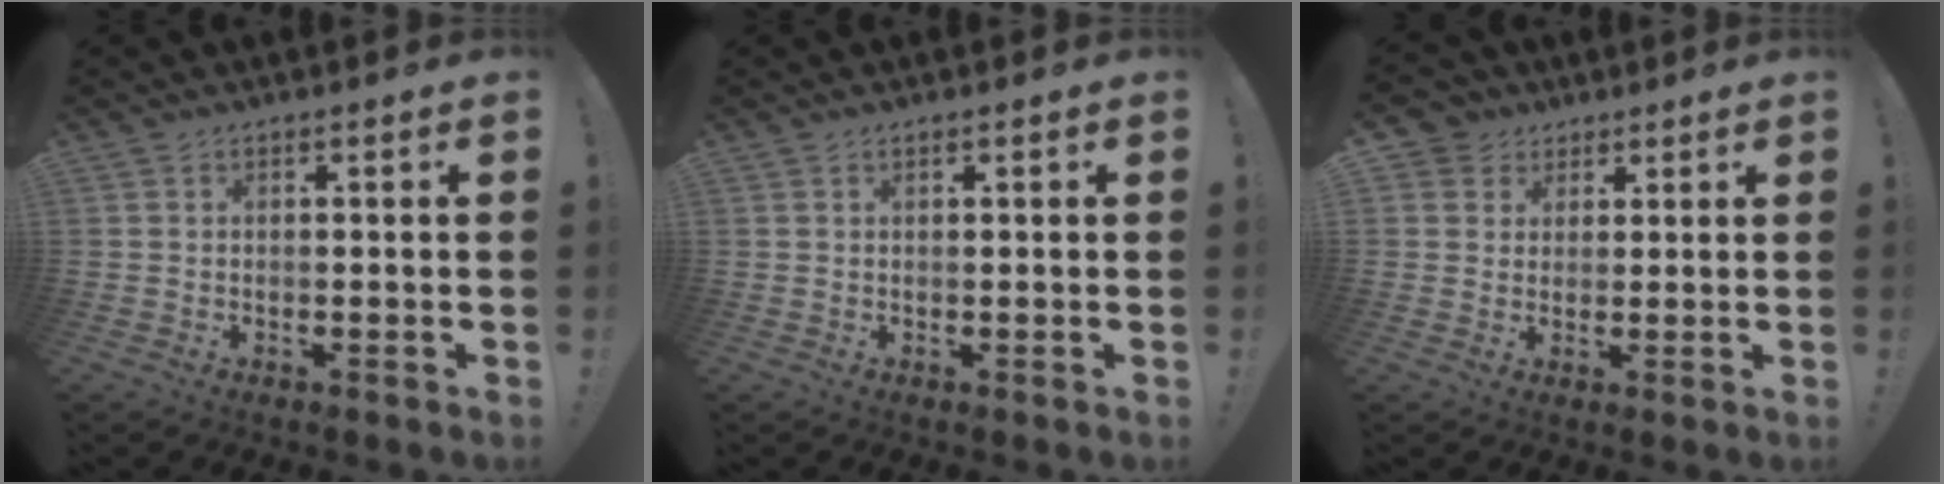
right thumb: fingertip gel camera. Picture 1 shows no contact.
{"total": 0.5, "force": [0.4, 0.0, 0.3], "torque": [-0.007, 0.000, 0.007]}
{"total": 5.0, "force": [2.3, 4.4, 0.6], "torque": [-0.007, -0.014, 0.043]}